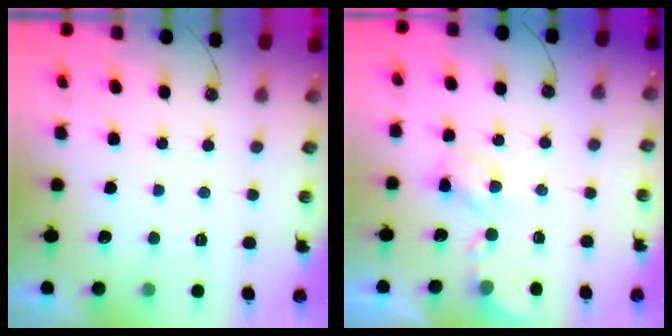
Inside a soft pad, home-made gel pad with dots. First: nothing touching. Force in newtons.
{"total": 3.5, "press": 3.4, "slide": 0.5}